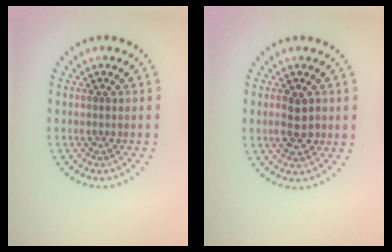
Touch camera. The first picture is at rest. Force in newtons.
{"total": 2.5, "press": 2.5, "slide": 0.2}